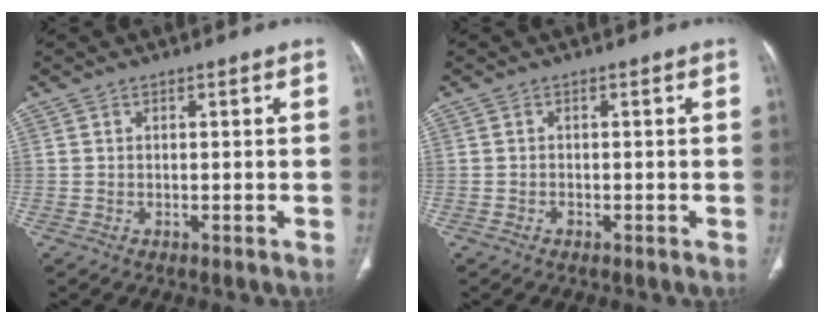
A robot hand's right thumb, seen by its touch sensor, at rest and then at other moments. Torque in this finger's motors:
{"motor_torque": [0.72, -0.78, 0.20, -0.03, -0.02]}